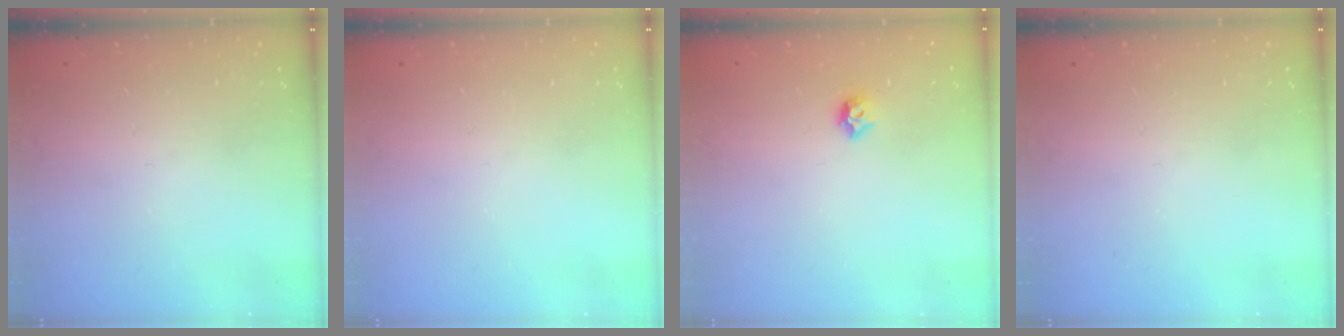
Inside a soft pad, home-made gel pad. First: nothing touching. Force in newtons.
{"total": 0.0}
{"total": 5.5, "press": 5.4, "slide": 0.9}
{"total": 0.0}